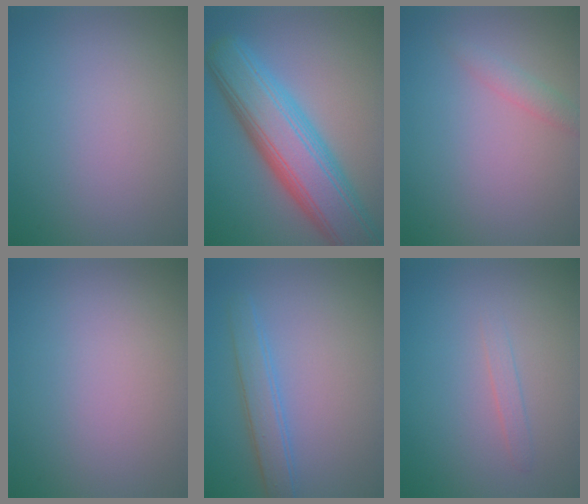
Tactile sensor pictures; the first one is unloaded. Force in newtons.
{"total": 9.9, "press": 9.8, "slide": 0.6}
{"total": 1.5, "press": 1.5, "slide": 0.0}
{"total": 0.0}
{"total": 2.6, "press": 2.6, "slide": 0.1}
{"total": 0.9, "press": 0.9, "slide": 0.1}